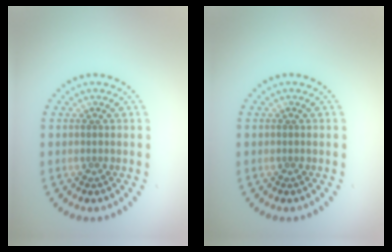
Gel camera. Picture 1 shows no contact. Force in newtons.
{"total": 0.0}